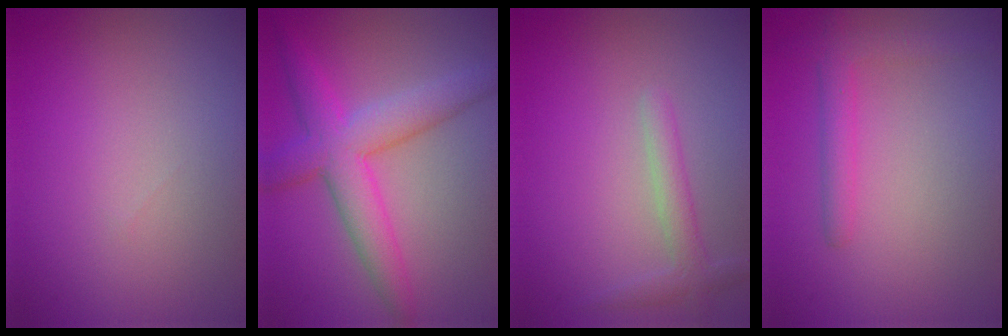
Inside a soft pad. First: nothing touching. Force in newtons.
{"total": 6.1, "press": 6.1, "slide": 0.1}
{"total": 2.0, "press": 2.0, "slide": 0.1}
{"total": 2.4, "press": 2.4, "slide": 0.2}